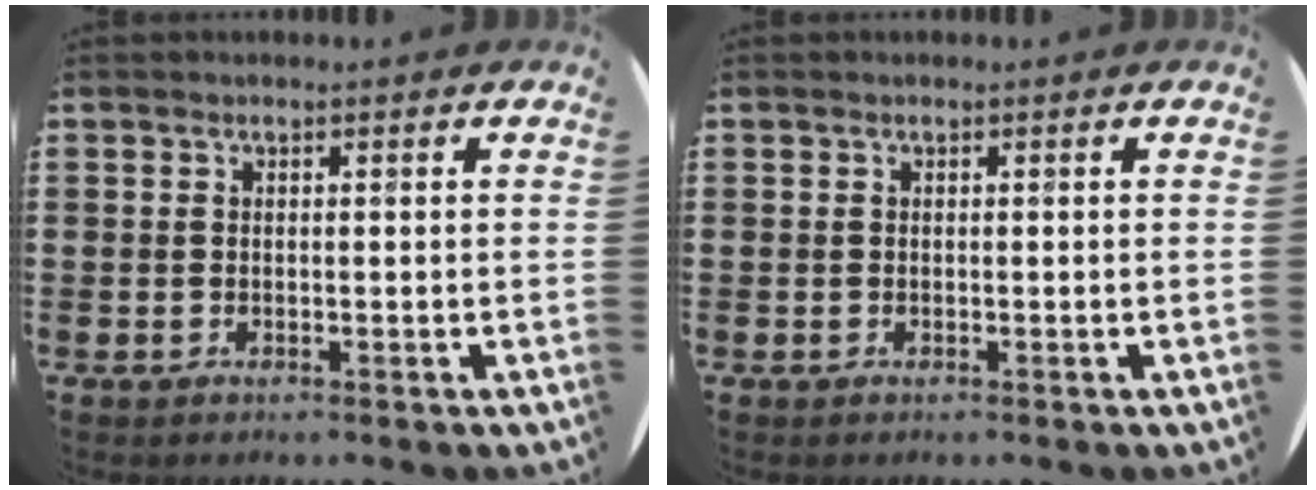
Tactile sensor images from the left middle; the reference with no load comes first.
{"total": 0.0}